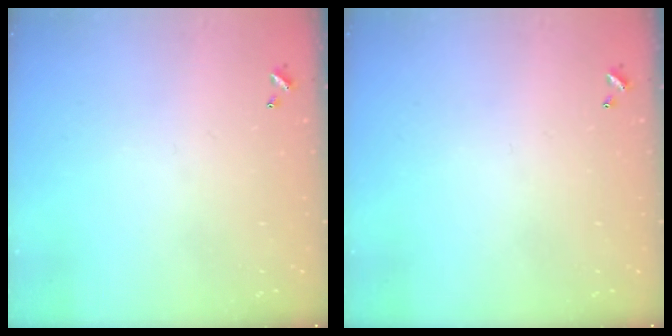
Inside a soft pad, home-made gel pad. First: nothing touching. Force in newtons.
{"total": 0.0}